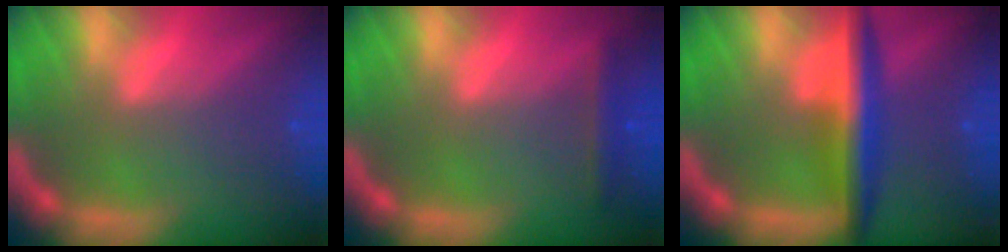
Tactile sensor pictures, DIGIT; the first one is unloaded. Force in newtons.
{"total": 1.9}
{"total": 5.5}